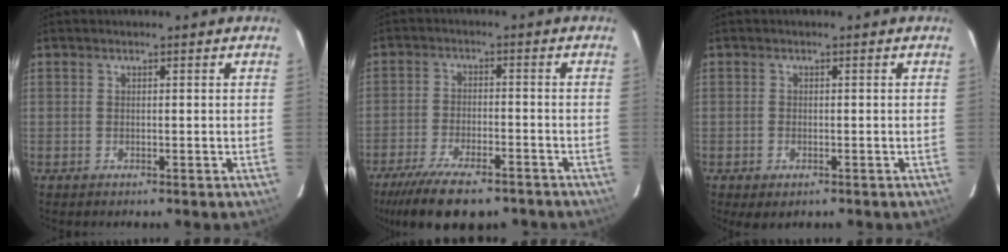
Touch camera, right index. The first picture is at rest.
{"total": 15.9, "force": [-12.2, 5.1, 8.9], "torque": [-0.187, -0.039, -0.194]}
{"total": 2.1, "force": [-1.1, 1.3, 1.1], "torque": [-0.020, -0.008, -0.017]}